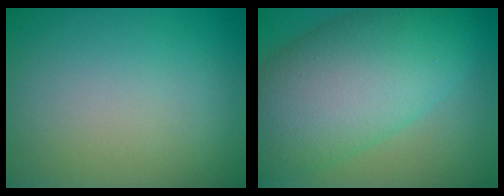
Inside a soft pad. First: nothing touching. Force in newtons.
{"total": 11.8, "press": 11.8, "slide": 0.6}